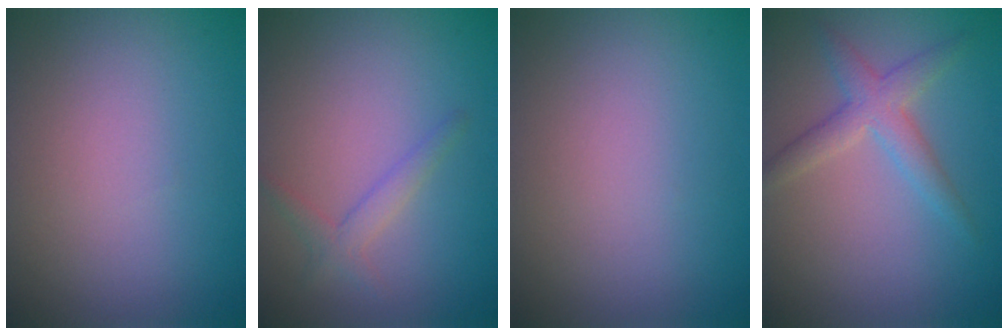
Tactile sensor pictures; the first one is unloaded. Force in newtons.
{"total": 1.7, "press": 1.7, "slide": 0.1}
{"total": 0.0}
{"total": 3.0, "press": 3.0, "slide": 0.1}